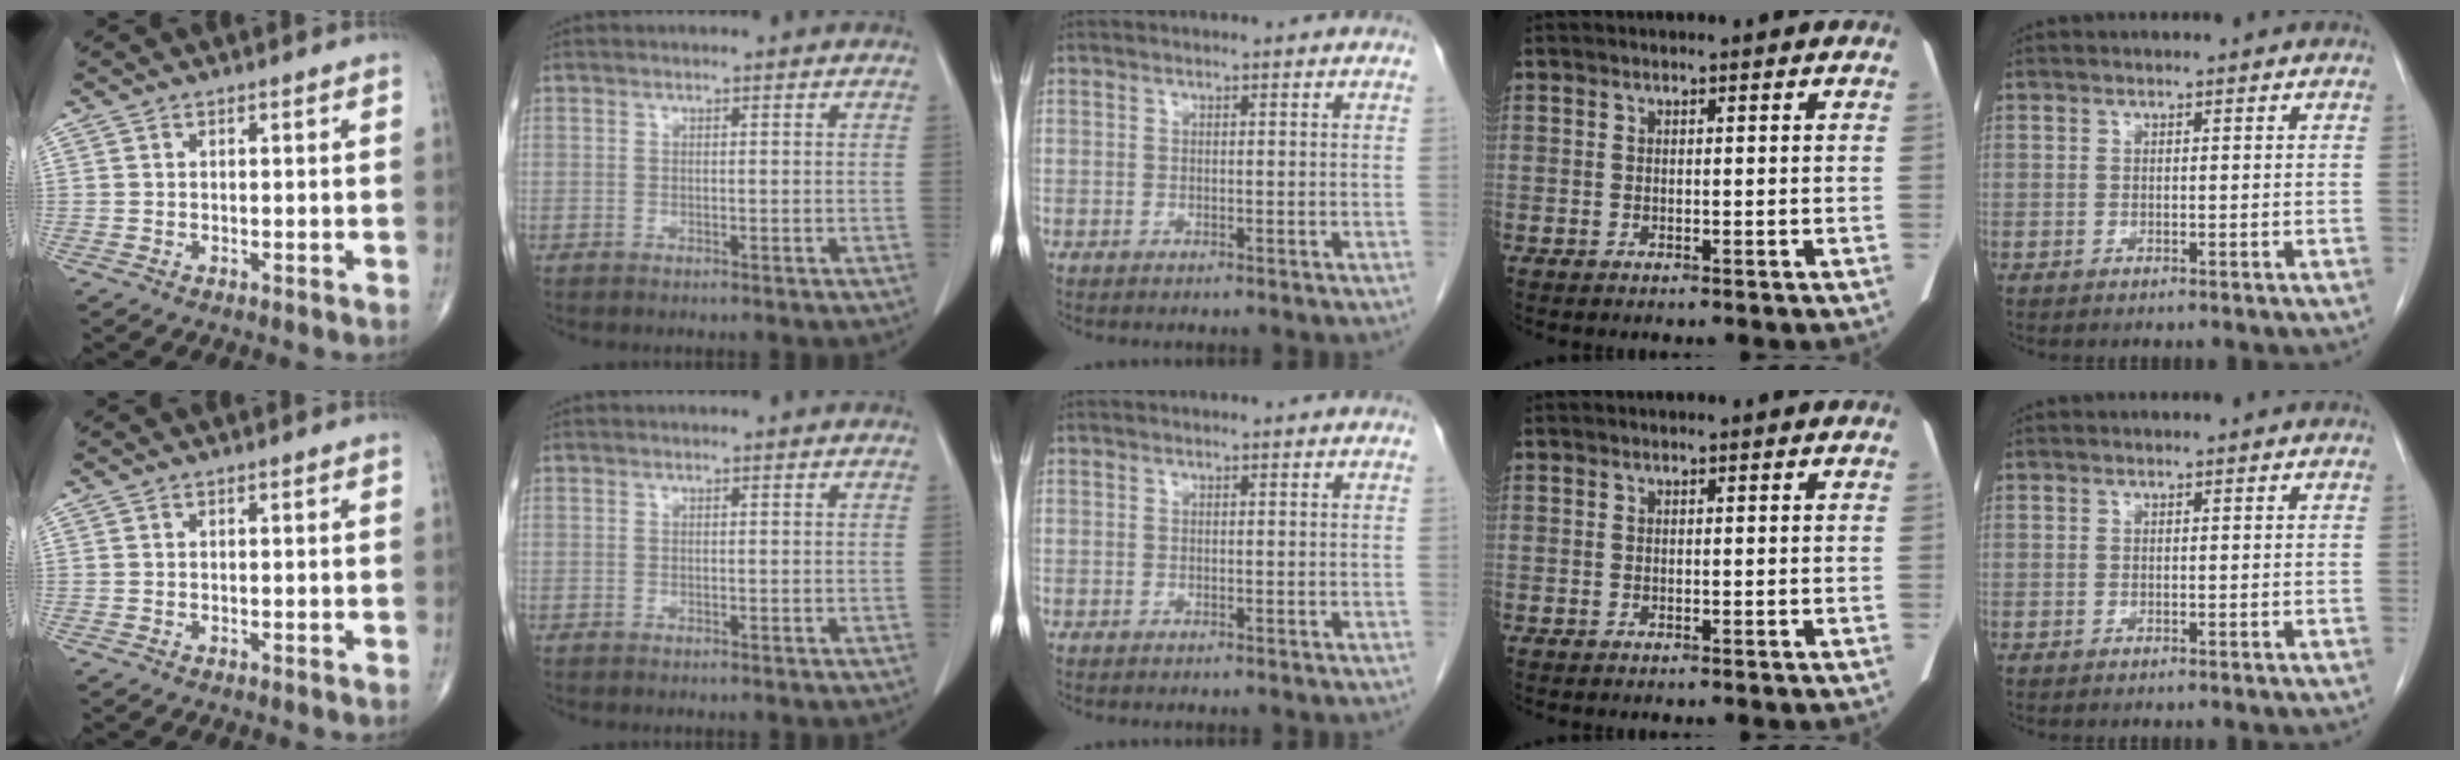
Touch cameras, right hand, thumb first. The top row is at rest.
{}